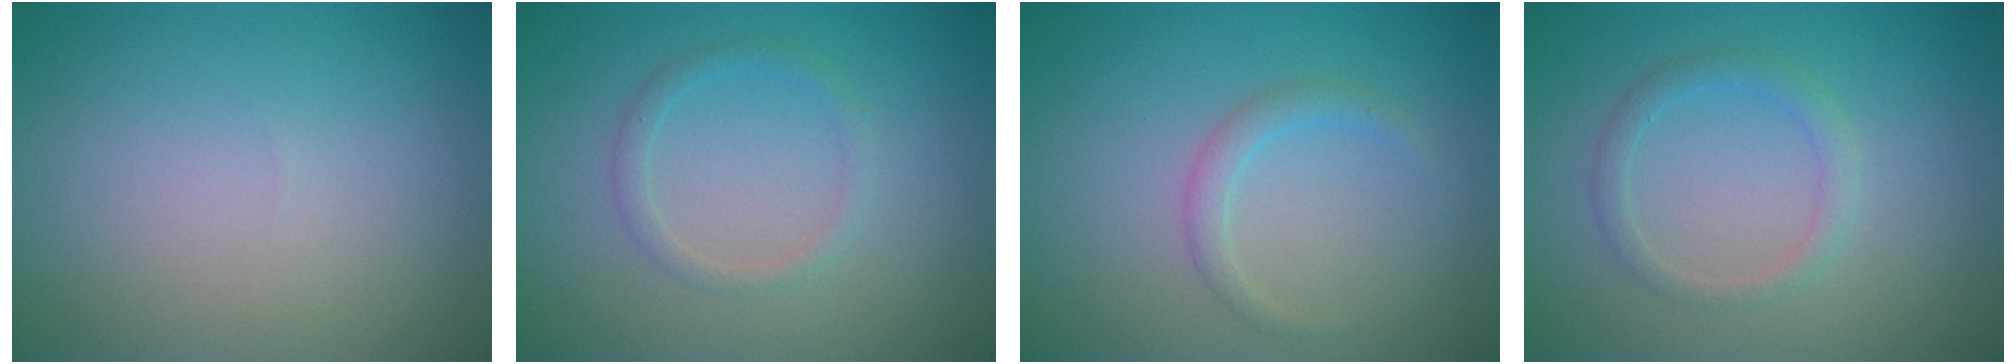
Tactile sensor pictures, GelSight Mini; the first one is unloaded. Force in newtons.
{"total": 1.3, "press": 1.3, "slide": 0.1}
{"total": 1.5, "press": 1.5, "slide": 0.1}
{"total": 1.6, "press": 1.6, "slide": 0.0}